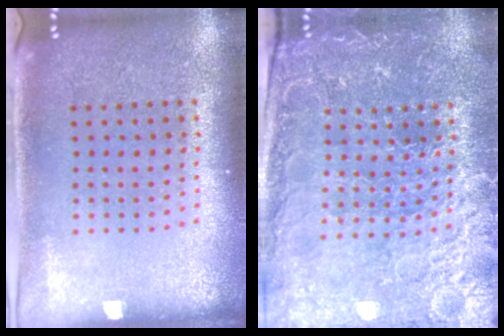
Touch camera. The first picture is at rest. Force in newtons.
{"total": 4.0, "press": 3.9, "slide": 1.1}